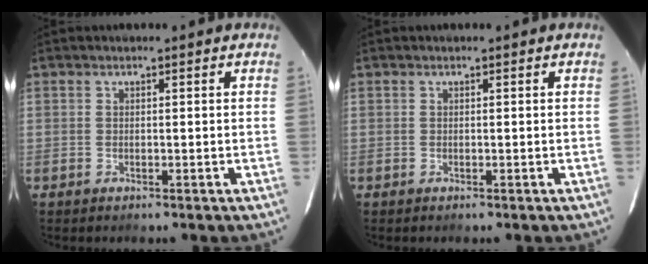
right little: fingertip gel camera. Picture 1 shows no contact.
{"total": 0.0}